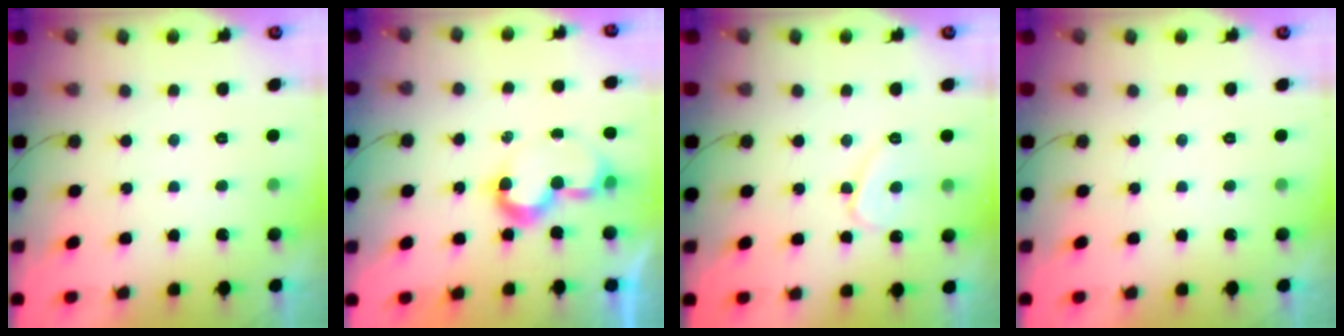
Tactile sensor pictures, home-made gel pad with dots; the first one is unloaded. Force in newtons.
{"total": 7.7, "press": 7.7, "slide": 0.7}
{"total": 7.2, "press": 7.2, "slide": 0.7}
{"total": 0.0}